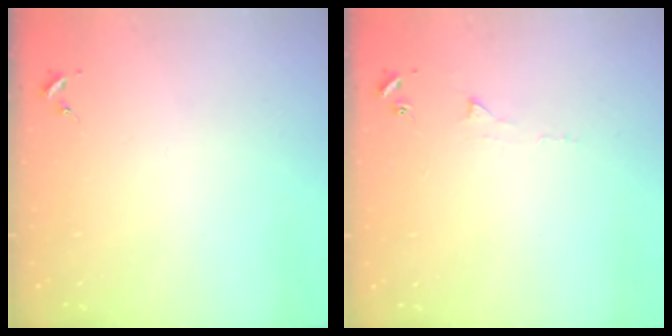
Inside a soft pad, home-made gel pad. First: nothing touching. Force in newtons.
{"total": 3.5, "press": 3.5, "slide": 0.5}